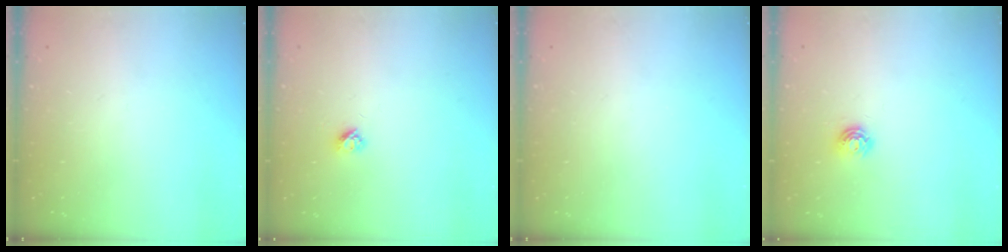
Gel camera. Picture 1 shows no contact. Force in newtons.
{"total": 3.1, "press": 3.0, "slide": 0.4}
{"total": 0.0}
{"total": 5.0, "press": 5.0, "slide": 0.6}